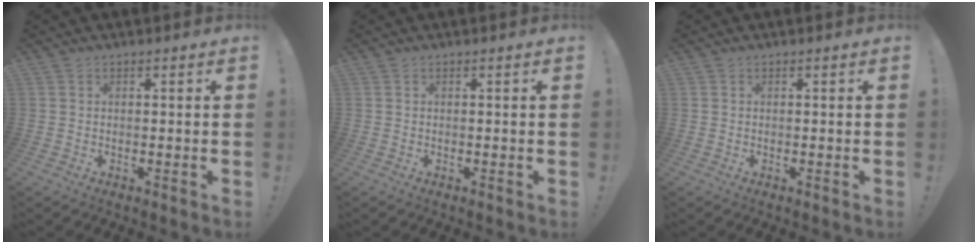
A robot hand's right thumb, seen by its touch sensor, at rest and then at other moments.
{"total": 0.0}
{"total": 0.0}